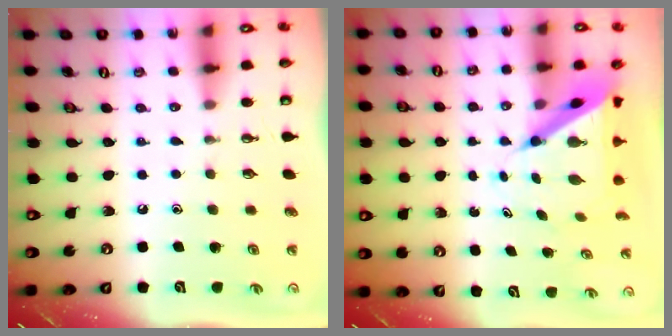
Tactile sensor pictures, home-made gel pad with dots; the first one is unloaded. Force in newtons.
{"total": 7.7, "press": 7.6, "slide": 0.6}